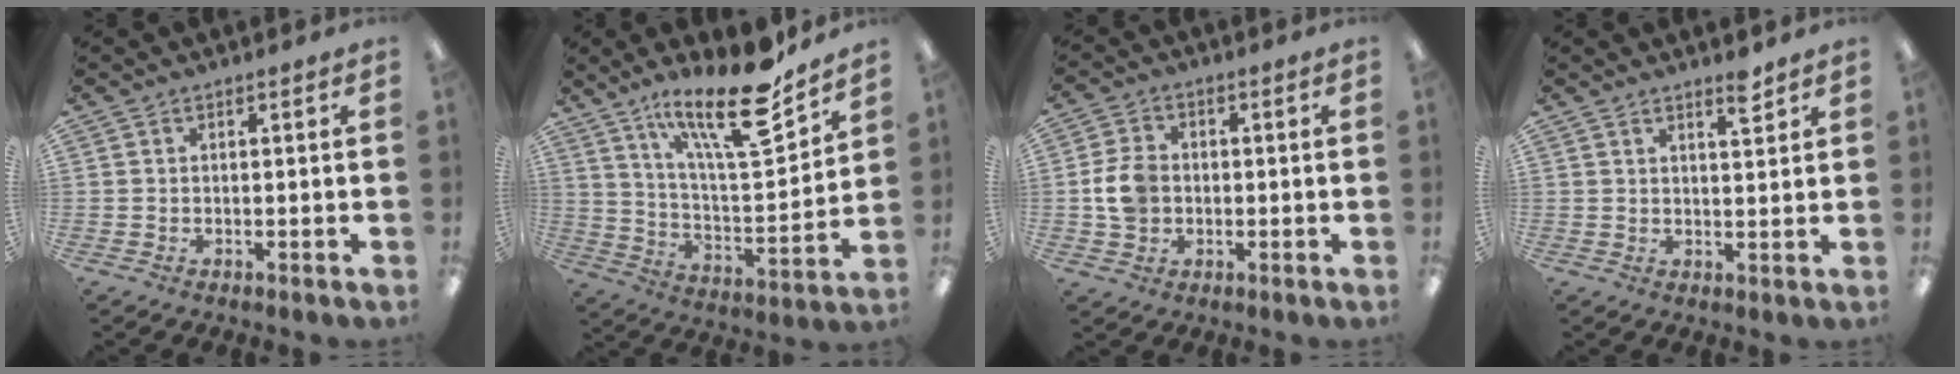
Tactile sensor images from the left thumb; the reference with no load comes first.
{"total": 21.3, "force": [14.9, 5.5, 14.2], "torque": [-0.239, -0.090, 0.243]}
{"total": 7.5, "force": [-0.4, 6.0, 4.5], "torque": [-0.096, 0.009, -0.007]}
{"total": 3.9, "force": [3.2, 0.8, 2.1], "torque": [-0.023, -0.019, 0.051]}